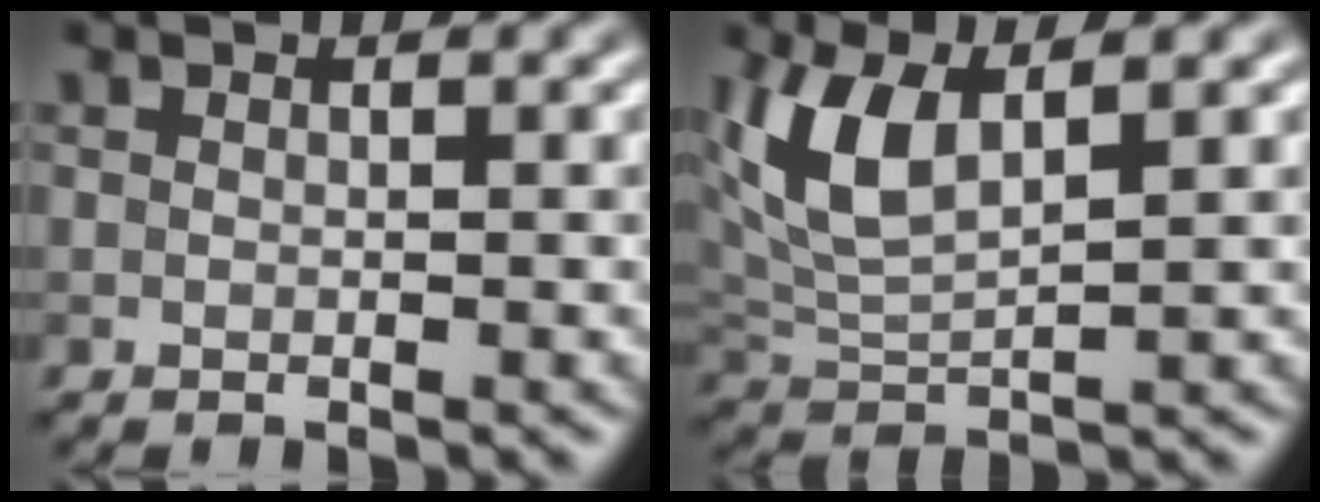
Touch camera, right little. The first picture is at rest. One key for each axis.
{"total": 5.6, "fx": 2.5, "fy": 2.2, "fz": 4.5, "tx": -0.109, "ty": 0.002, "tz": 0.053}